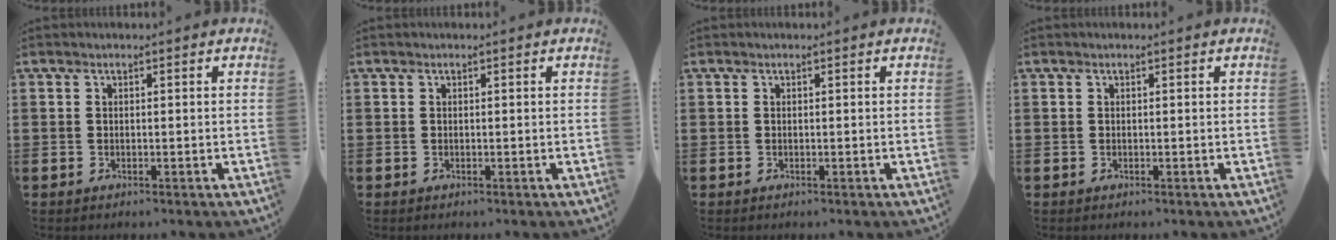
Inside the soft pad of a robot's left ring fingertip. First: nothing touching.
{"total": 0.0}
{"total": 0.0}
{"total": 0.0}